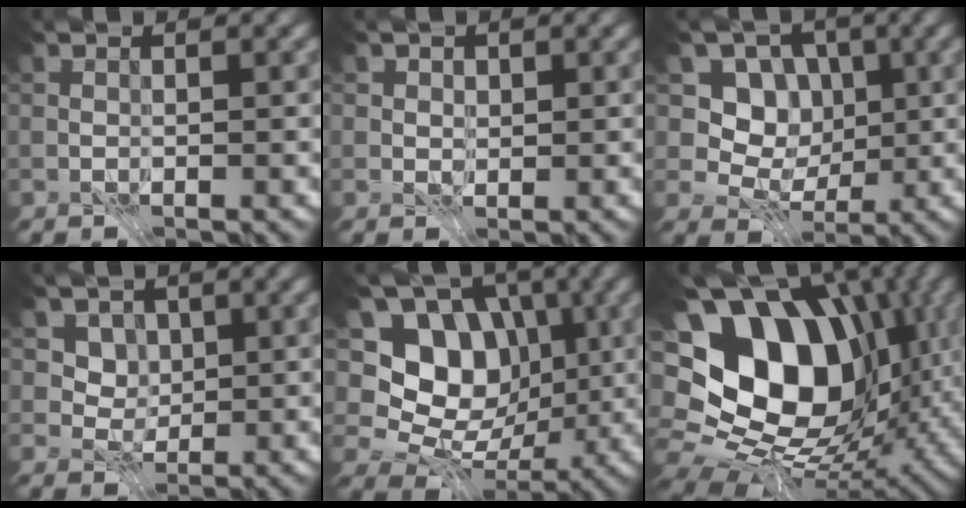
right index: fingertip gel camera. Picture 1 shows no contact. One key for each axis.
{"total": 2.4, "fx": 1.1, "fy": 1.8, "fz": 1.1, "tx": -0.026, "ty": -0.001, "tz": 0.019}
{"total": 6.2, "fx": 1.2, "fy": 5.4, "fz": 2.9, "tx": -0.036, "ty": 0.001, "tz": 0.001}
{"total": 4.6, "fx": 1.8, "fy": 3.7, "fz": 2.0, "tx": -0.040, "ty": -0.014, "tz": 0.034}
{"total": 9.9, "fx": 1.2, "fy": 8.1, "fz": 5.6, "tx": -0.084, "ty": 0.011, "tz": 0.001}
{"total": 18.6, "fx": 3.1, "fy": 13.4, "fz": 12.4, "tx": -0.184, "ty": 0.019, "tz": 0.067}